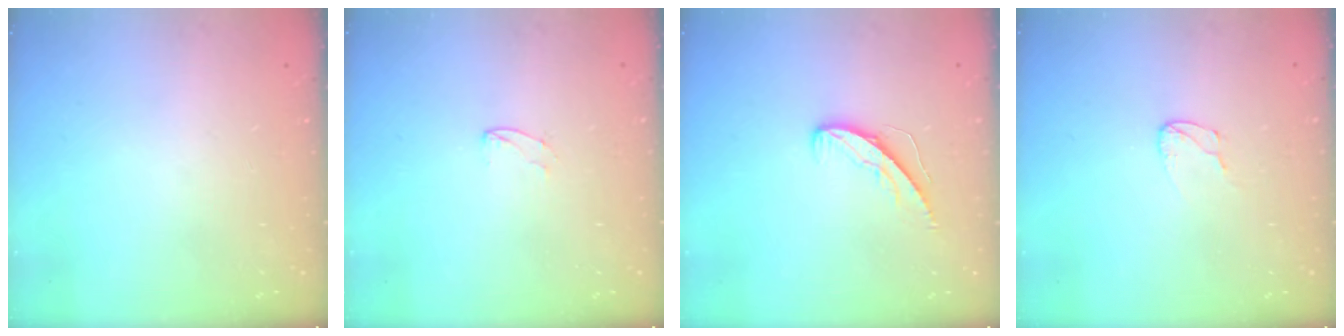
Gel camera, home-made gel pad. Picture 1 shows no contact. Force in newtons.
{"total": 3.7, "press": 3.7, "slide": 0.3}
{"total": 5.8, "press": 5.7, "slide": 0.5}
{"total": 3.3, "press": 3.3, "slide": 0.3}